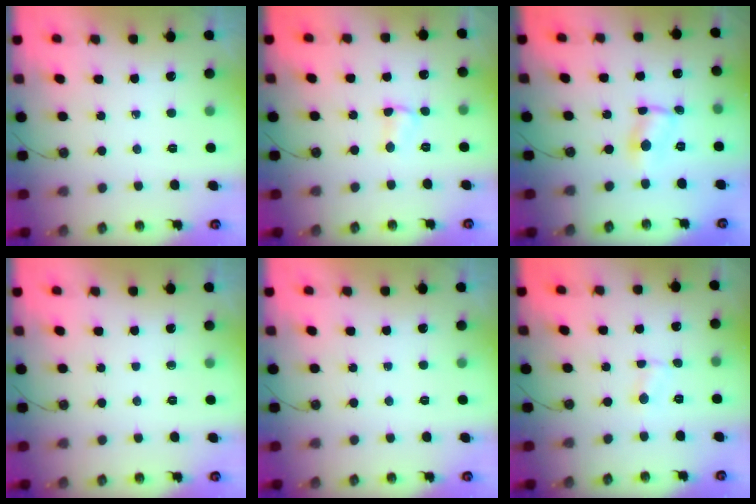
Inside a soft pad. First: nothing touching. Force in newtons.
{"total": 3.1, "press": 3.1, "slide": 0.4}
{"total": 2.2, "press": 2.1, "slide": 0.3}
{"total": 0.0}
{"total": 0.0}
{"total": 1.1, "press": 1.0, "slide": 0.3}